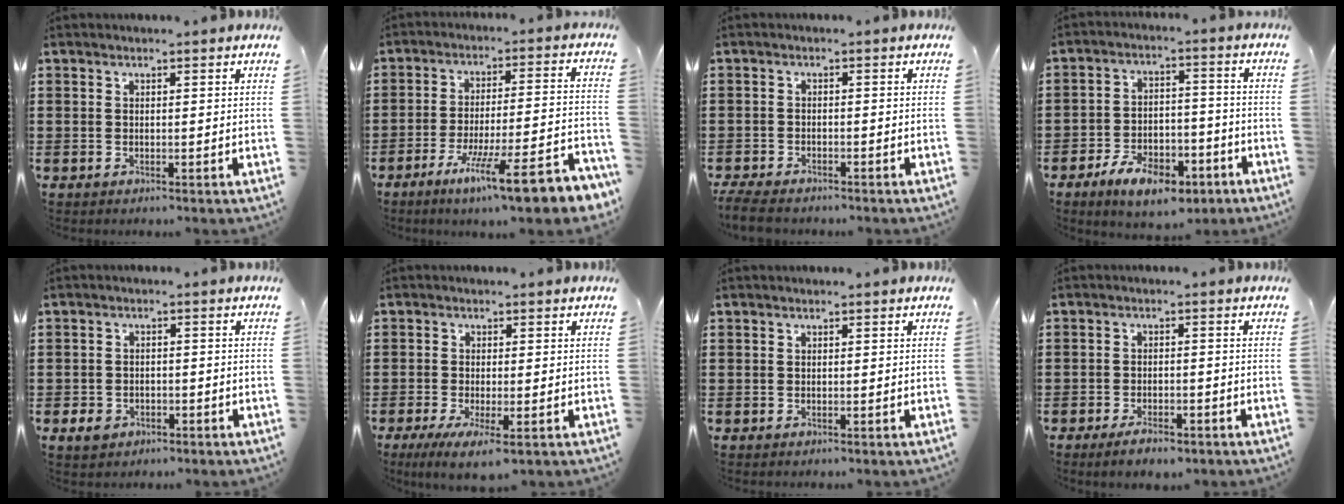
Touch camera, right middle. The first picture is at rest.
{"total": 11.8, "force": [-8.2, 1.1, 8.5], "torque": [-0.140, 0.008, -0.149]}
{"total": 2.8, "force": [-2.6, 0.5, 0.7], "torque": [-0.028, -0.003, -0.059]}
{"total": 8.4, "force": [-5.9, 3.4, 4.9], "torque": [-0.090, 0.016, -0.108]}
{"total": 2.6, "force": [-1.6, 1.7, 1.2], "torque": [-0.032, -0.001, -0.034]}
{"total": 3.1, "force": [-1.8, 0.6, 2.5], "torque": [-0.050, -0.006, -0.033]}
{"total": 0.0}
{"total": 3.2, "force": [-2.6, 0.9, 1.6], "torque": [-0.027, 0.003, -0.050]}